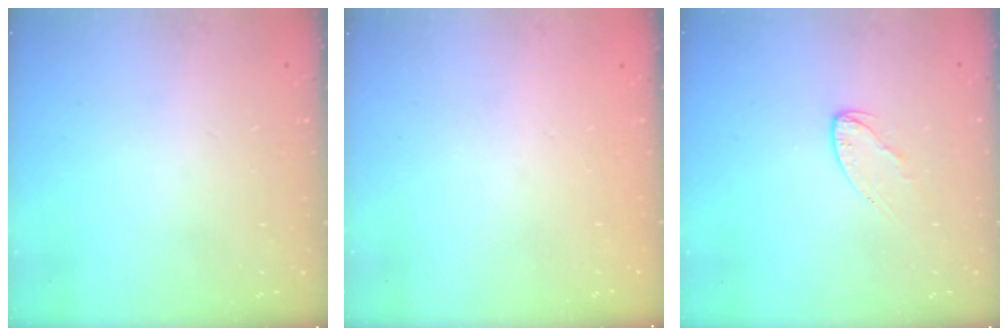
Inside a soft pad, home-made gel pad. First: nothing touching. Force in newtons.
{"total": 0.0}
{"total": 4.9, "press": 4.9, "slide": 0.4}